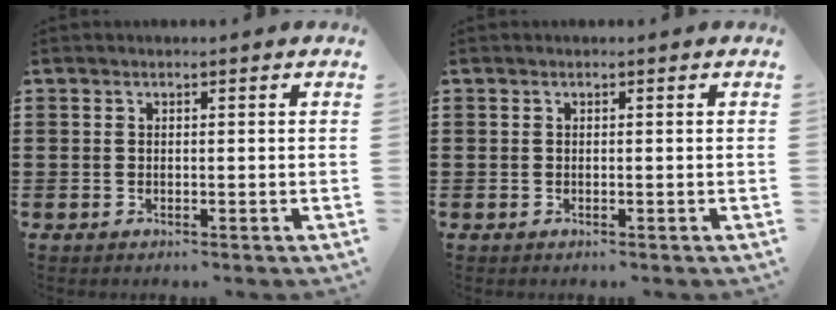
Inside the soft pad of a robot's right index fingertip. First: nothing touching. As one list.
[{"total": 0.0}]